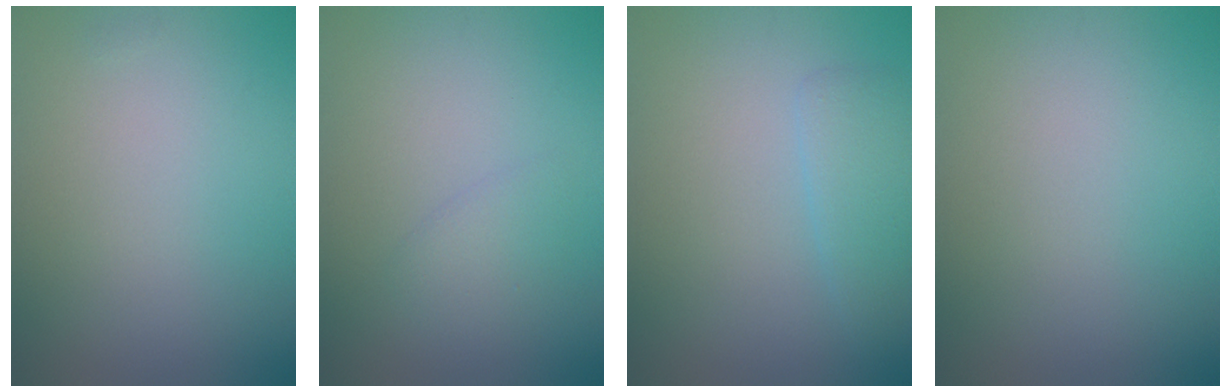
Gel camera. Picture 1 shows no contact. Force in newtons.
{"total": 1.3, "press": 1.3, "slide": 0.1}
{"total": 2.2, "press": 2.2, "slide": 0.1}
{"total": 0.0}